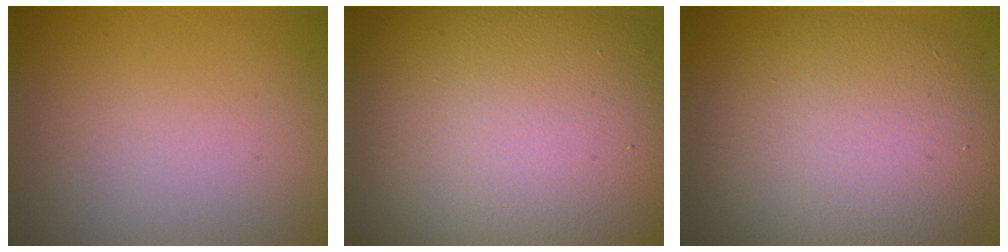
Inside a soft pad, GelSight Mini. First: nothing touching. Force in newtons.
{"total": 18.2, "press": 18.2, "slide": 1.0}
{"total": 9.6, "press": 9.6, "slide": 0.4}